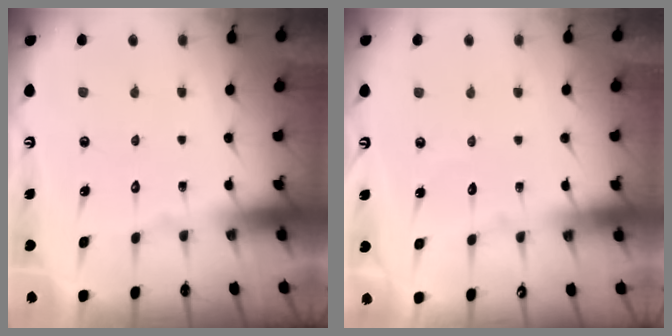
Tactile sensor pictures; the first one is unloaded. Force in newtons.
{"total": 2.9, "press": 2.9, "slide": 0.2}